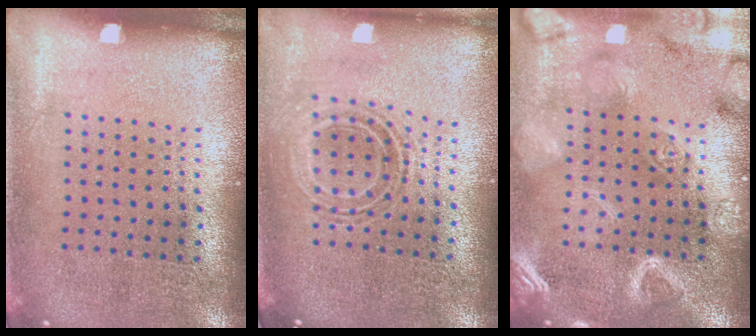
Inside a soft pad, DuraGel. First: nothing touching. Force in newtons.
{"total": 0.9, "press": 0.8, "slide": 0.3}
{"total": 5.2, "press": 5.2, "slide": 0.6}